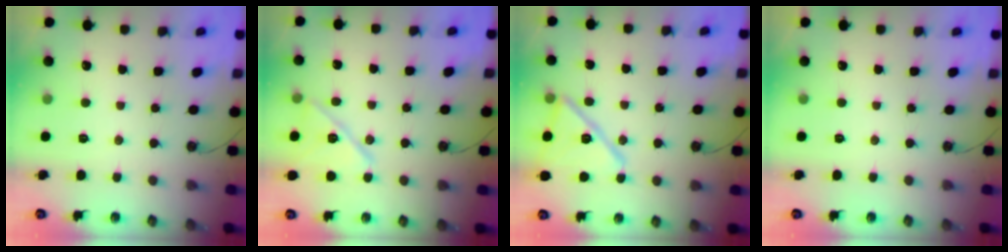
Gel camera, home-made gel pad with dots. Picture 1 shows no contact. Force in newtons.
{"total": 14.3, "press": 10.9, "slide": 9.3}
{"total": 15.2, "press": 15.2, "slide": 0.4}
{"total": 0.0}